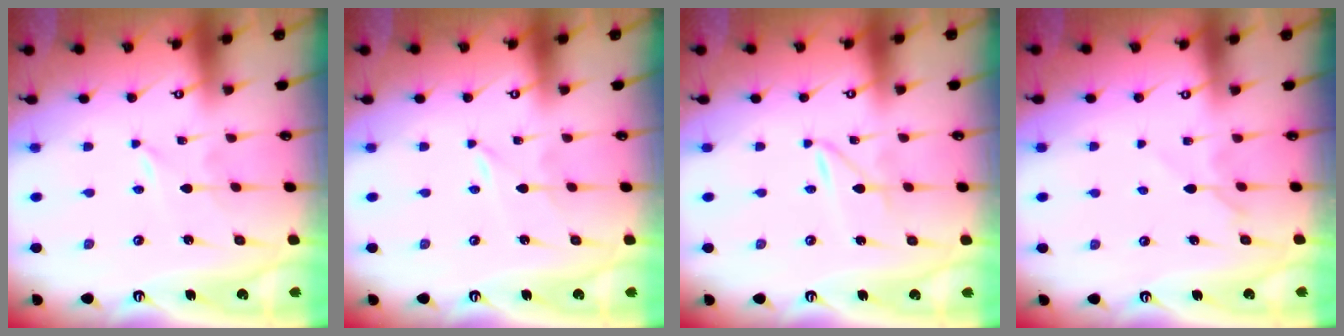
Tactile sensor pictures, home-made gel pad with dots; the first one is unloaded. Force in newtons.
{"total": 0.0}
{"total": 1.9, "press": 1.9, "slide": 0.2}
{"total": 5.3, "press": 5.3, "slide": 0.5}